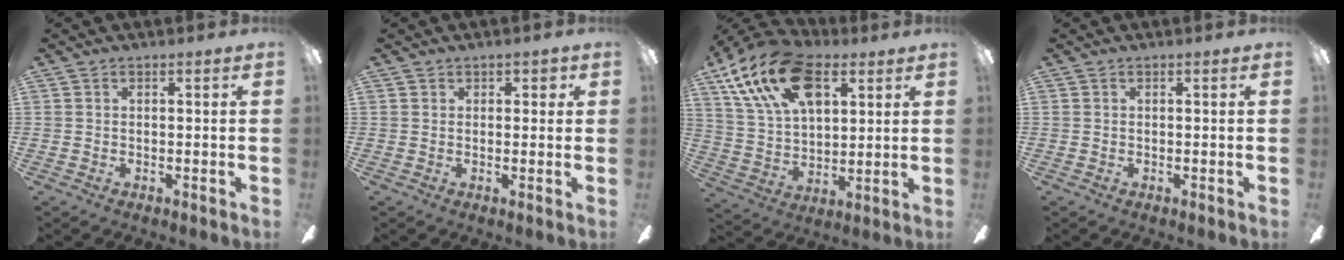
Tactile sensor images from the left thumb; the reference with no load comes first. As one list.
[{"total": 1.6, "force": [0.8, 1.4, 0.3], "torque": [0.002, 0.002, 0.012]}, {"total": 22.0, "force": [10.6, 12.7, 14.5], "torque": [-0.269, -0.028, 0.190]}, {"total": 0.0}]